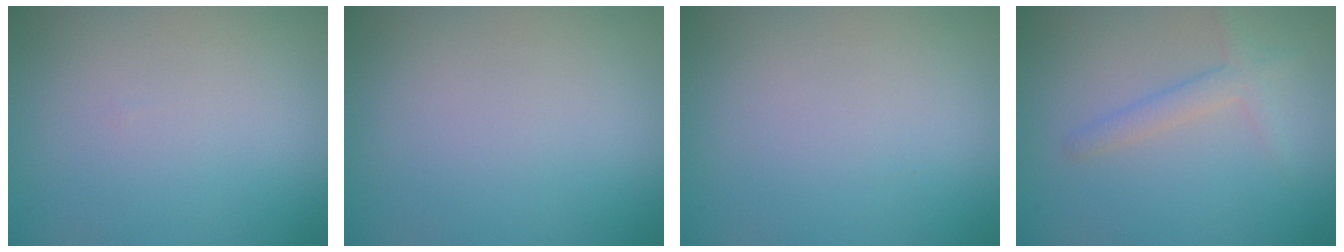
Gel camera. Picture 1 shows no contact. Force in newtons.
{"total": 0.0}
{"total": 0.0}
{"total": 1.9, "press": 1.9, "slide": 0.1}